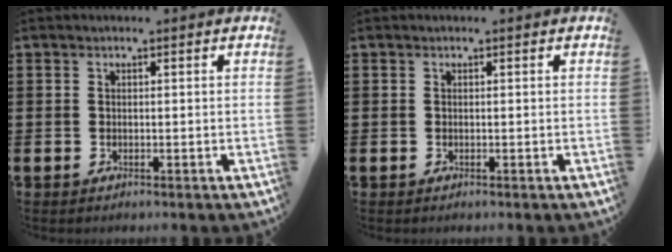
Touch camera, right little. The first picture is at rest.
{"total": 0.0}